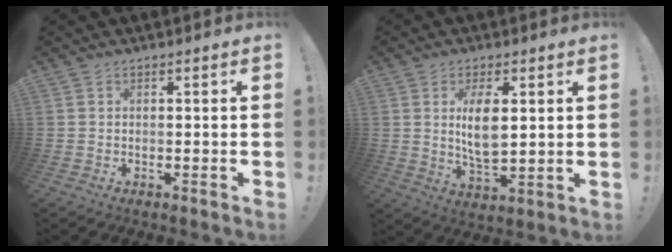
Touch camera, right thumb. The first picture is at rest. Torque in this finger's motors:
{"motor_torque": [2.19, 2.82, 1.33, -0.44, 0.59]}